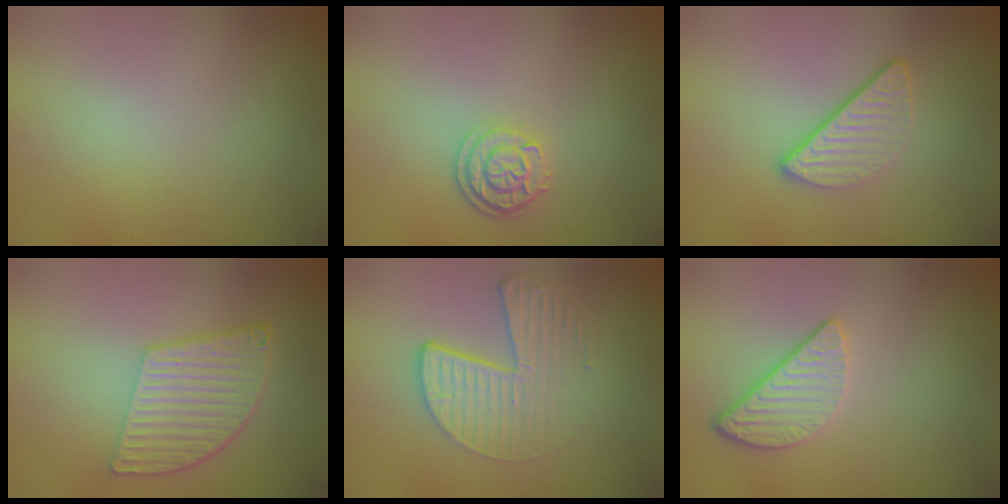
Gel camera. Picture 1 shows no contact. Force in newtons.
{"total": 2.6, "press": 2.2, "slide": 1.4}
{"total": 3.2, "press": 2.5, "slide": 2.1}
{"total": 5.5, "press": 3.8, "slide": 4.0}
{"total": 4.5, "press": 3.0, "slide": 3.3}
{"total": 2.6, "press": 2.3, "slide": 1.3}